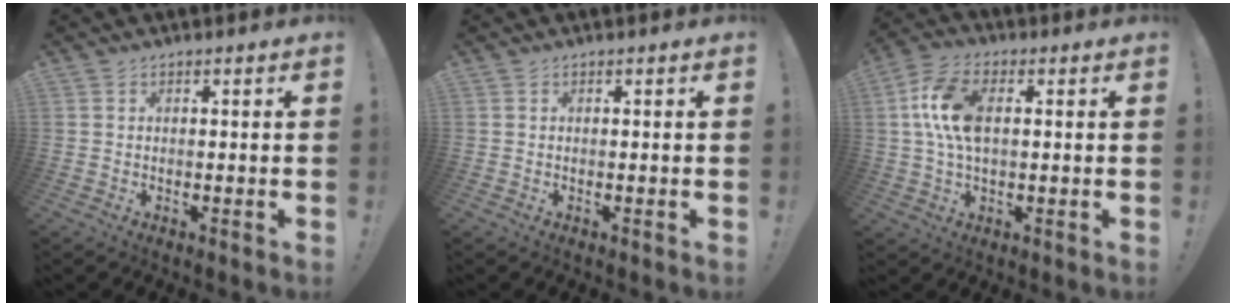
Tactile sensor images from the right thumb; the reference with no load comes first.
{"total": 0.0}
{"total": 11.8, "force": [1.8, 6.7, 9.5], "torque": [-0.182, 0.001, 0.032]}